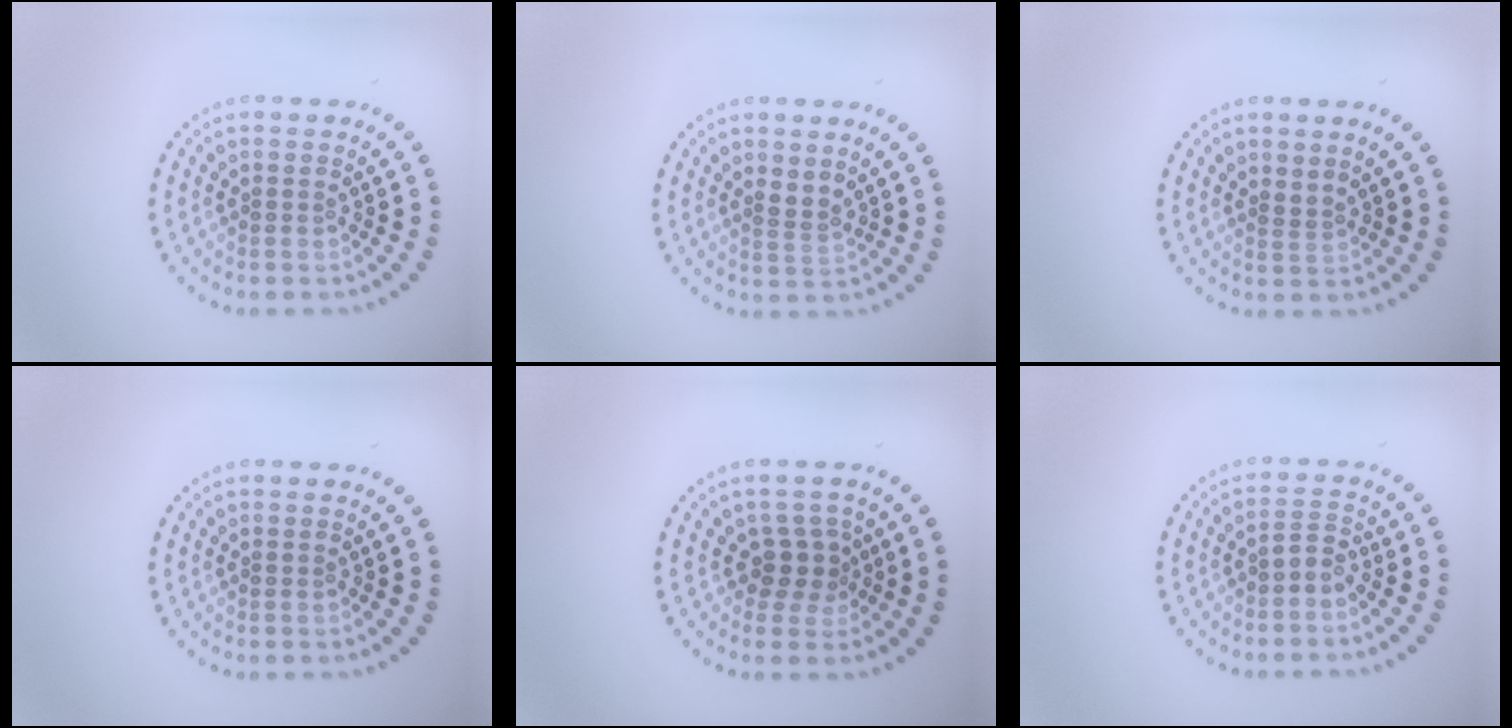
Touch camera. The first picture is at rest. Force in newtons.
{"total": 1.7, "press": 1.2, "slide": 1.2}
{"total": 0.5, "press": 0.2, "slide": 0.5}
{"total": 0.0}
{"total": 2.3, "press": 1.8, "slide": 1.5}
{"total": 1.4, "press": 1.1, "slide": 0.8}